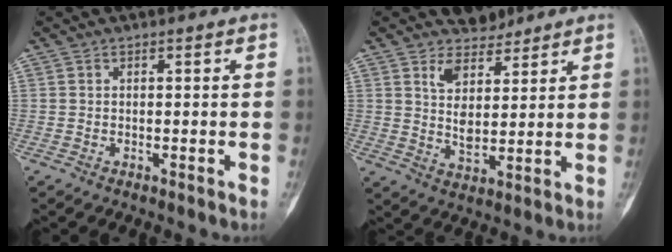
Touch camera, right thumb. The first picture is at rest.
{"total": 6.7, "force": [5.1, 3.8, 2.3], "torque": [-0.023, -0.043, 0.098]}